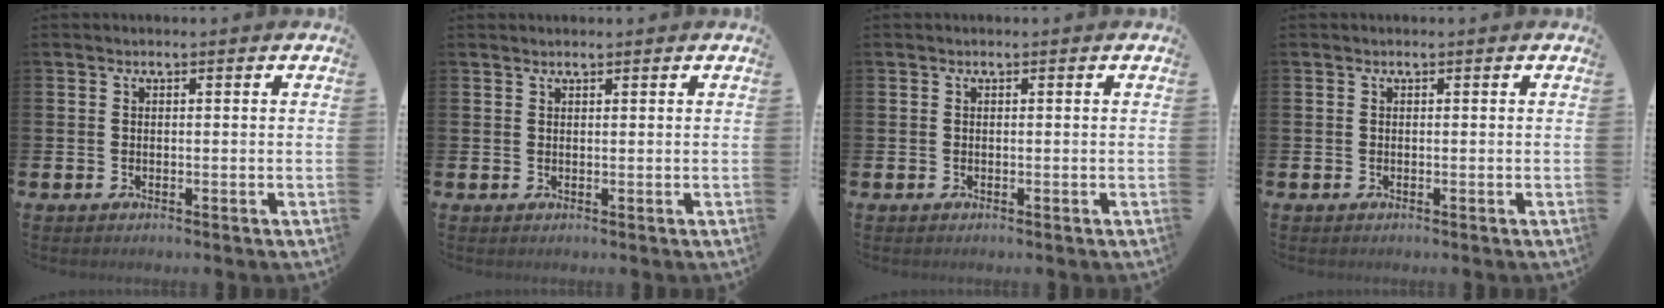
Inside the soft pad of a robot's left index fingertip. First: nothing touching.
{"total": 1.0, "force": [1.0, 0.2, 0.1], "torque": [0.001, 0.001, 0.017]}
{"total": 0.0}
{"total": 0.0}